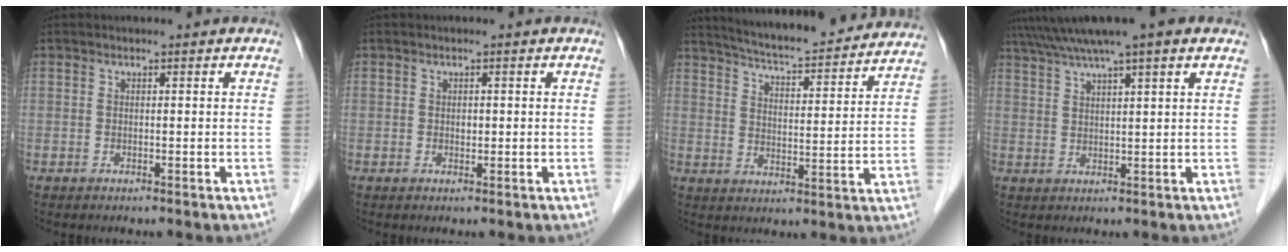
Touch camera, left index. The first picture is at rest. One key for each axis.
{"total": 0.7, "fx": 0.0, "fy": 0.5, "fz": 0.5, "tx": -0.010, "ty": 0.001, "tz": -0.002}
{"total": 21.5, "fx": 19.8, "fy": 2.6, "fz": 7.8, "tx": -0.121, "ty": -0.010, "tz": 0.262}
{"total": 10.0, "fx": 7.6, "fy": 0.2, "fz": 6.5, "tx": -0.112, "ty": 0.042, "tz": 0.111}